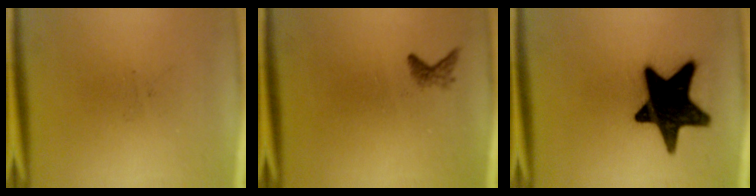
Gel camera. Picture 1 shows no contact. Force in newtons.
{"total": 1.1}
{"total": 18.8}